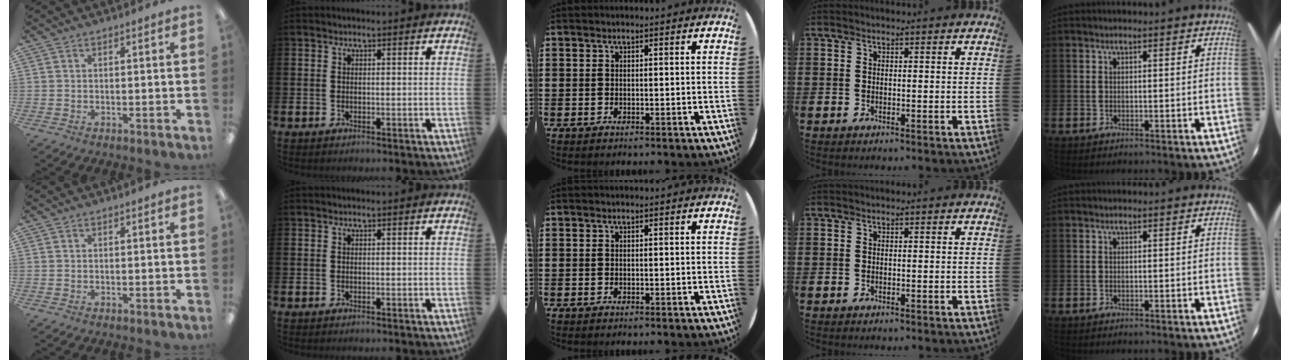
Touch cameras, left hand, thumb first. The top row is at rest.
{}